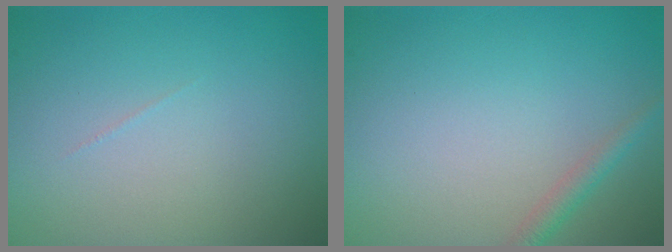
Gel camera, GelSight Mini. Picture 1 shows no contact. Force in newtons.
{"total": 1.5, "press": 1.5, "slide": 0.0}